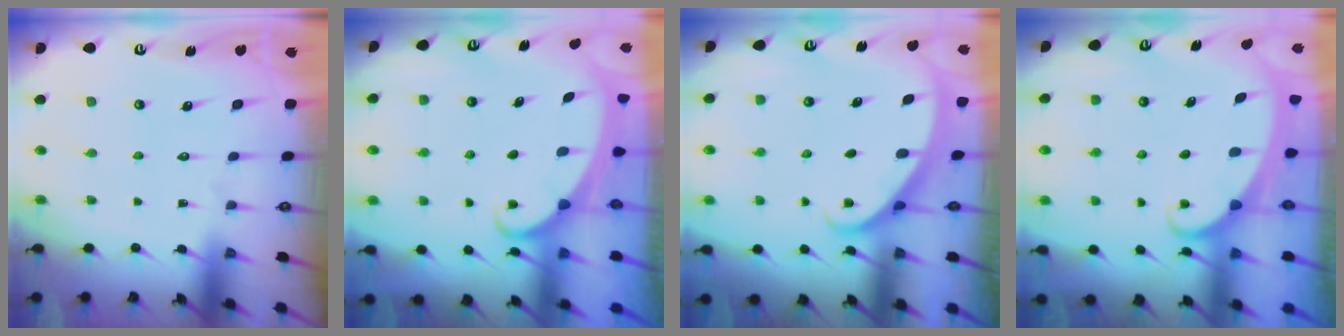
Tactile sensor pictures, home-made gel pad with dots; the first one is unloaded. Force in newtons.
{"total": 2.1, "press": 2.0, "slide": 0.3}
{"total": 1.9, "press": 1.9, "slide": 0.1}
{"total": 1.9, "press": 1.9, "slide": 0.1}